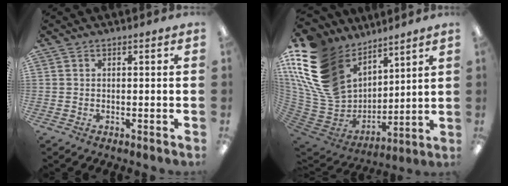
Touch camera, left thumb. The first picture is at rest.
{"total": 24.3, "force": [11.3, 16.6, 13.7], "torque": [-0.305, -0.068, 0.221]}